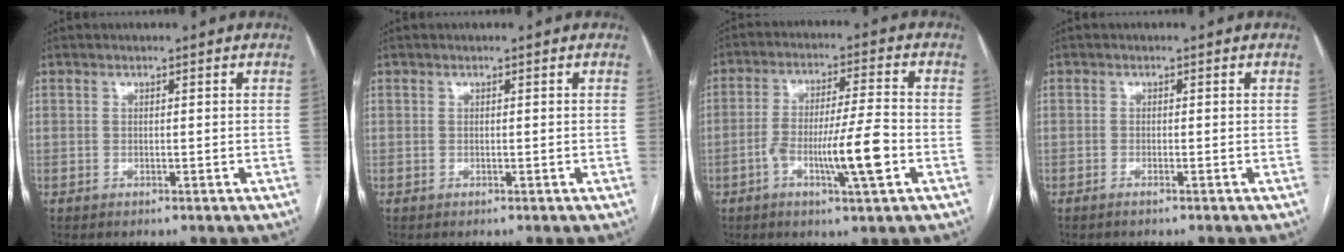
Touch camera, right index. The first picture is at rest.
{"total": 0.0}
{"total": 10.1, "force": [-3.4, 0.4, 9.5], "torque": [-0.171, 0.002, -0.060]}
{"total": 0.7, "force": [-0.6, -0.1, 0.5], "torque": [-0.010, 0.000, -0.012]}